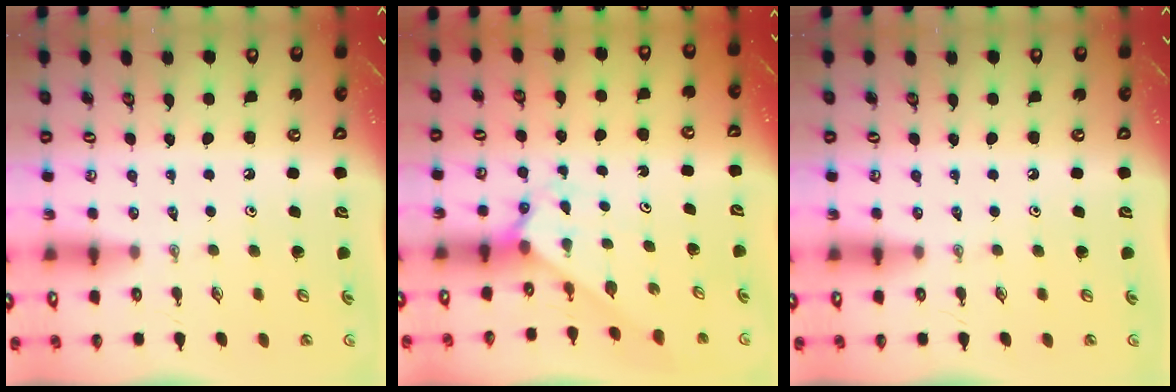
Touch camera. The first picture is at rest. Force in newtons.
{"total": 2.3, "press": 2.3, "slide": 0.1}
{"total": 0.0}